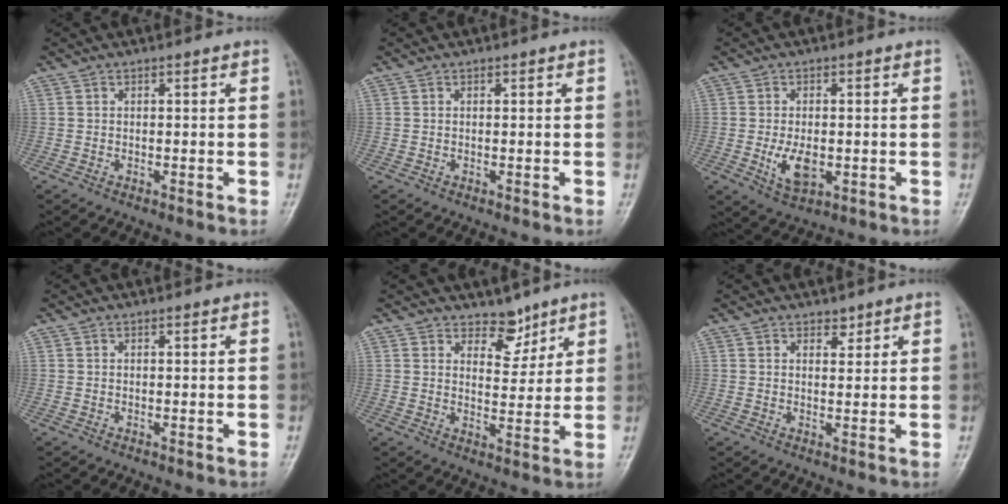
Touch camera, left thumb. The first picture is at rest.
{"total": 0.0}
{"total": 5.6, "force": [-1.1, 3.2, 4.5], "torque": [-0.076, -0.006, -0.015]}
{"total": 0.0}
{"total": 4.9, "force": [3.8, 2.7, 1.4], "torque": [0.007, -0.031, 0.063]}
{"total": 1.8, "force": [1.4, 1.0, 0.5], "torque": [0.007, -0.010, 0.019]}